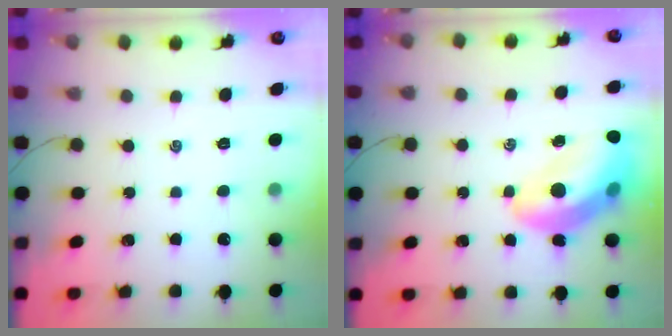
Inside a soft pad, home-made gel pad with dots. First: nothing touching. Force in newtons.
{"total": 13.8, "press": 13.3, "slide": 3.7}